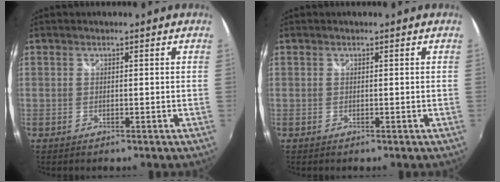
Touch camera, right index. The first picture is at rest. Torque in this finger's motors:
{"motor_torque": [0.00, 0.00, 0.00, 0.00]}